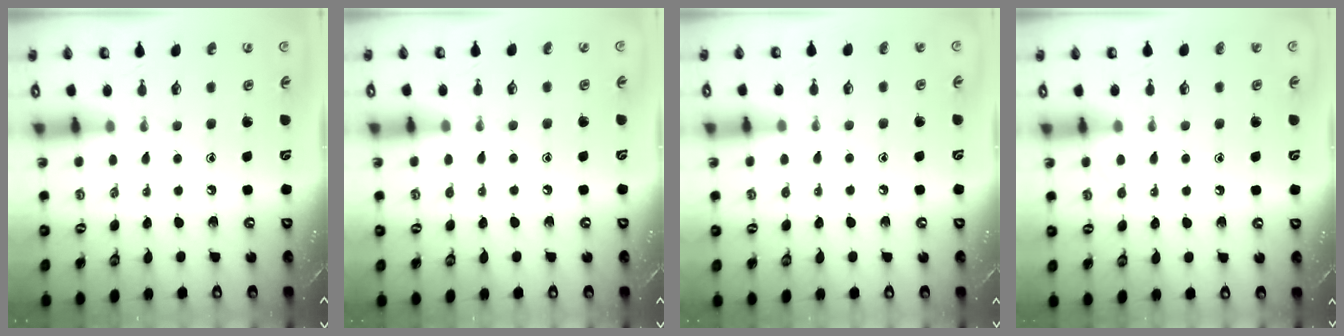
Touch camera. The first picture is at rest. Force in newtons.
{"total": 2.7, "press": 2.7, "slide": 0.2}
{"total": 3.1, "press": 3.1, "slide": 0.3}
{"total": 3.6, "press": 3.6, "slide": 0.4}